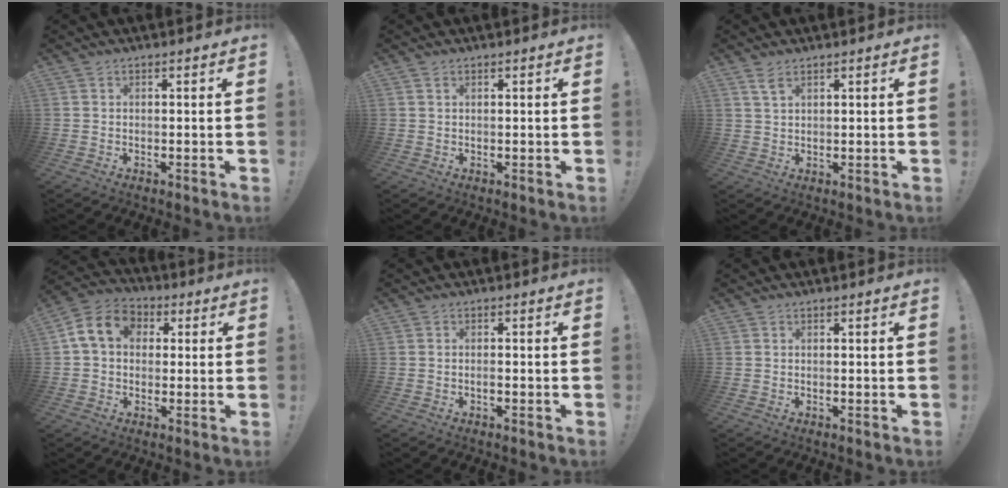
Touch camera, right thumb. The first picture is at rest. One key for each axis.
{"total": 0.9, "fx": 0.6, "fy": 0.3, "fz": 0.5, "tx": -0.014, "ty": 0.000, "tz": 0.013}
{"total": 3.6, "fx": 2.2, "fy": 1.4, "fz": 2.4, "tx": -0.038, "ty": -0.010, "tz": 0.040}
{"total": 11.7, "fx": 2.8, "fy": 9.0, "fz": 6.9, "tx": -0.115, "ty": 0.010, "tz": 0.058}
{"total": 0.9, "fx": -0.7, "fy": 0.2, "fz": 0.6, "tx": -0.009, "ty": 0.001, "tz": -0.013}
{"total": 0.0}